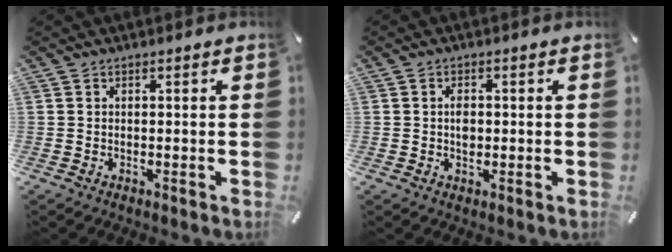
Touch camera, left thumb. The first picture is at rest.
{"total": 2.6, "force": [0.0, 1.8, 1.9], "torque": [-0.030, 0.002, -0.003]}